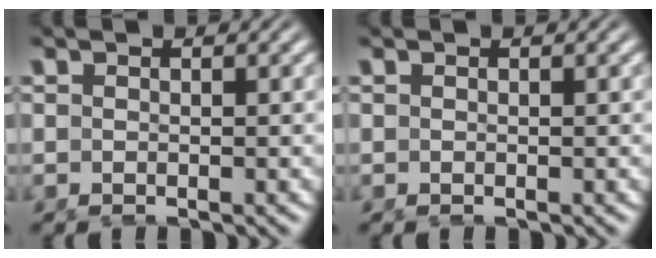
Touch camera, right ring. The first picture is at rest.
{"total": 0.0}